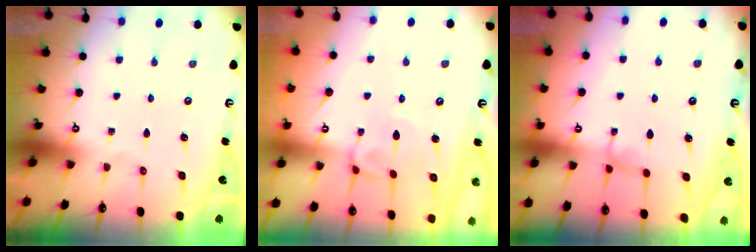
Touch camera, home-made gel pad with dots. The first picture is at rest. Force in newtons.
{"total": 1.7, "press": 1.5, "slide": 0.8}
{"total": 0.5, "press": 0.3, "slide": 0.4}